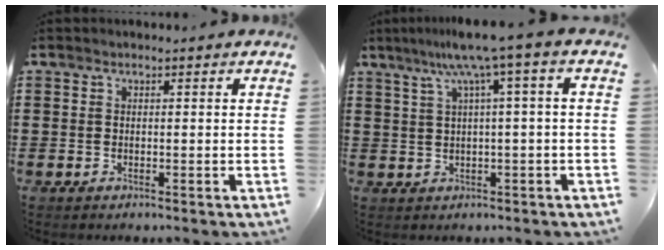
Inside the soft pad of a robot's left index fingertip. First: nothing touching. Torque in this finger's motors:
{"motor_torque": [1.39, -0.75, 0.78, 0.21]}